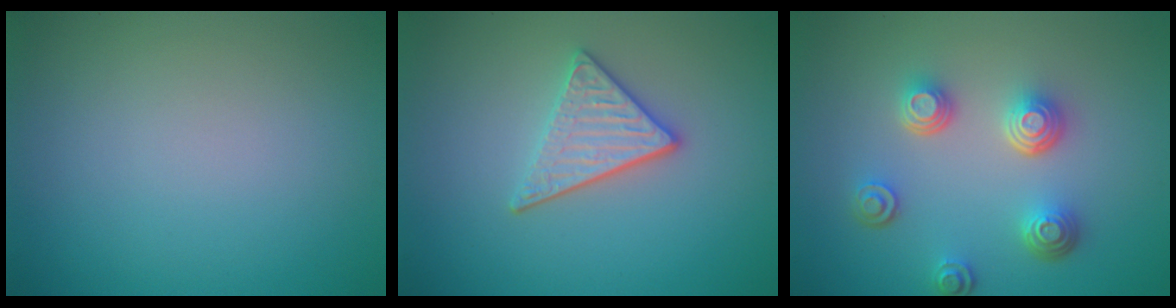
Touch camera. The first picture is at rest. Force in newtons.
{"total": 3.2, "press": 2.9, "slide": 1.4}
{"total": 4.3, "press": 3.3, "slide": 2.7}